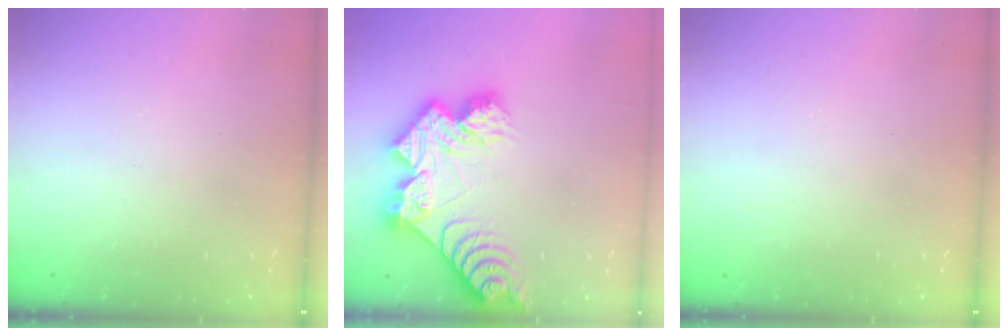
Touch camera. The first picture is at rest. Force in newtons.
{"total": 16.9, "press": 16.8, "slide": 1.8}
{"total": 0.0}